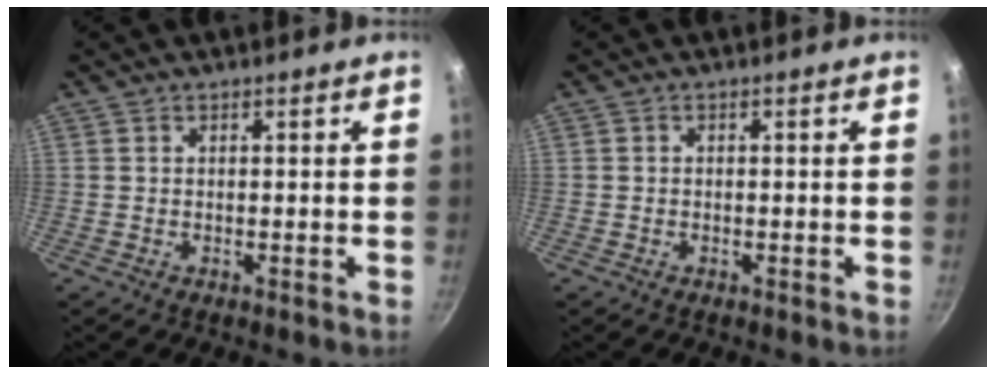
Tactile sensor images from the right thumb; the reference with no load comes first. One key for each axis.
{"total": 0.0}